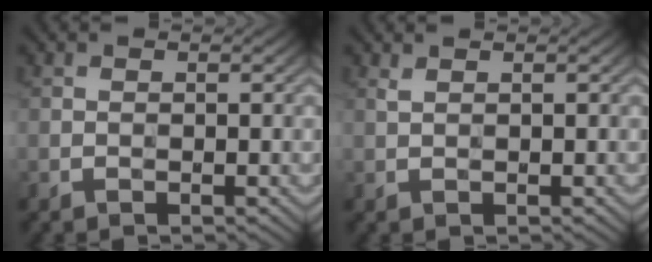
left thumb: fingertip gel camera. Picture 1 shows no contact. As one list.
[{"total": 0.6, "force": [0.5, 0.1, 0.4], "torque": [-0.010, 0.003, 0.012]}]